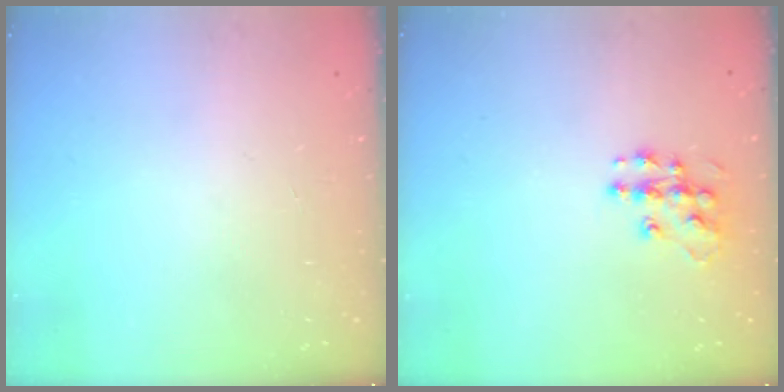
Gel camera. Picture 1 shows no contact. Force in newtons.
{"total": 10.6, "press": 10.6, "slide": 0.6}